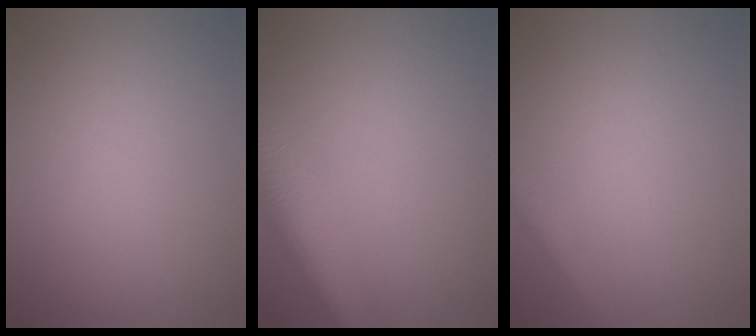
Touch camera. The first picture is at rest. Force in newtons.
{"total": 6.7, "press": 6.7, "slide": 0.5}
{"total": 1.8, "press": 1.8, "slide": 0.1}